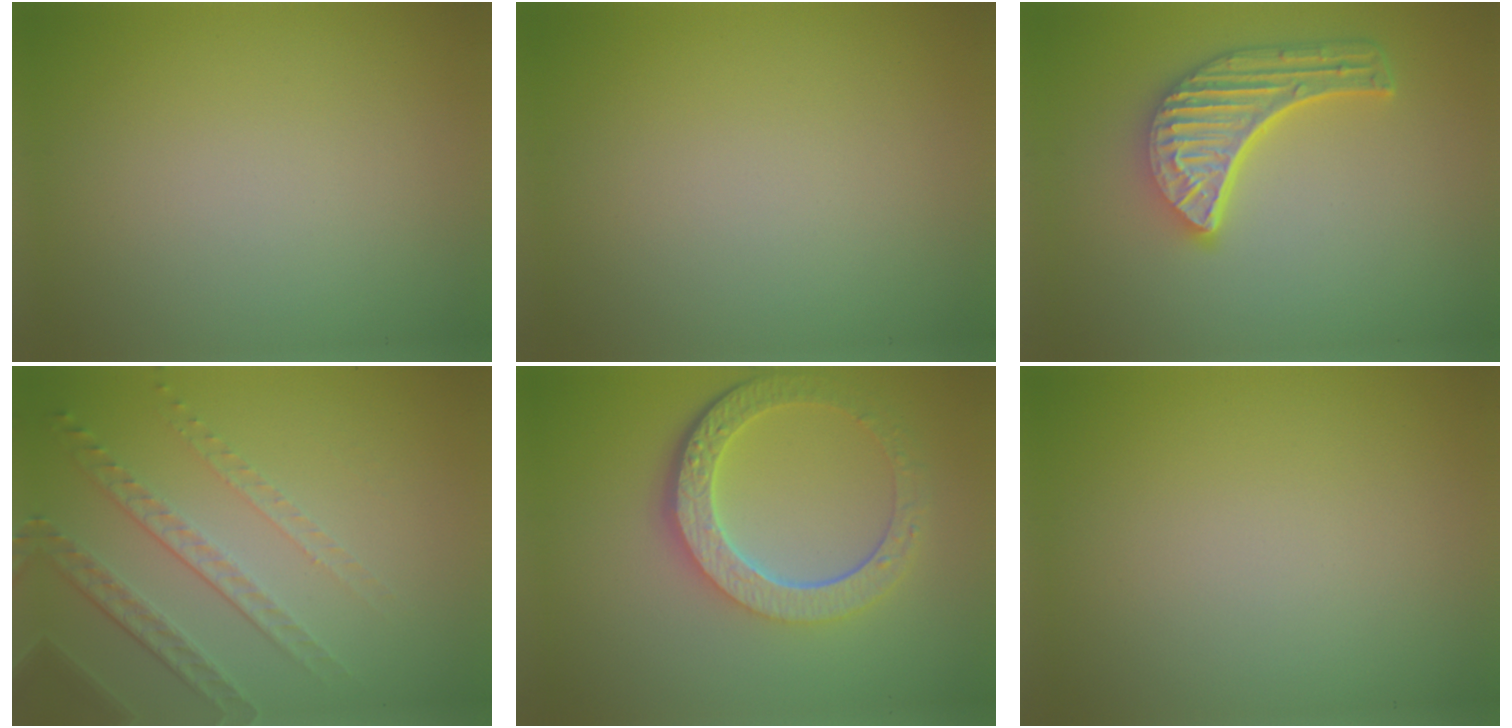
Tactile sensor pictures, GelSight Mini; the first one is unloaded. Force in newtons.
{"total": 0.0}
{"total": 6.0, "press": 4.5, "slide": 4.0}
{"total": 4.8, "press": 3.2, "slide": 3.5}
{"total": 6.2, "press": 4.6, "slide": 4.1}
{"total": 0.0}